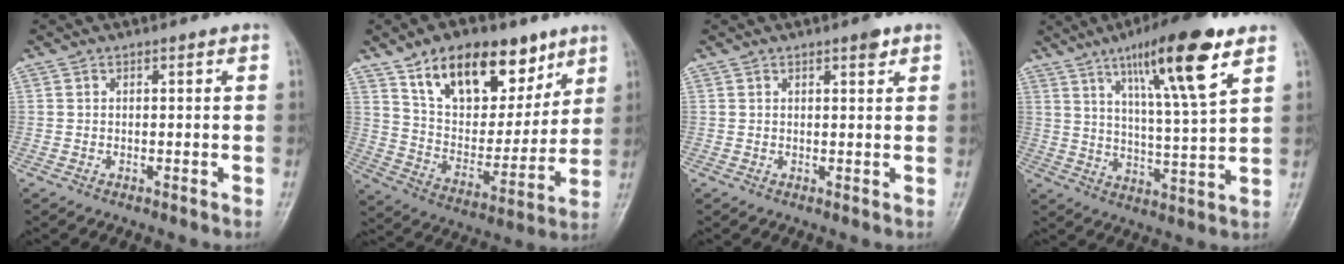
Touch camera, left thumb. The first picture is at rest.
{"total": 21.0, "force": [12.4, 11.6, 12.4], "torque": [-0.143, -0.045, 0.213]}
{"total": 1.9, "force": [1.2, 0.5, 1.3], "torque": [-0.015, -0.005, 0.016]}
{"total": 16.1, "force": [8.8, 2.3, 13.2], "torque": [-0.209, -0.041, 0.144]}